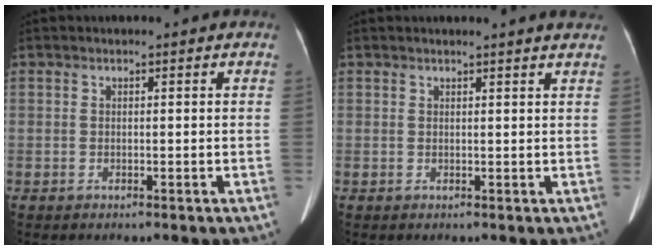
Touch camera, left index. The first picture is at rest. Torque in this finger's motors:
{"motor_torque": [0.54, -0.75, 0.12, 0.06]}